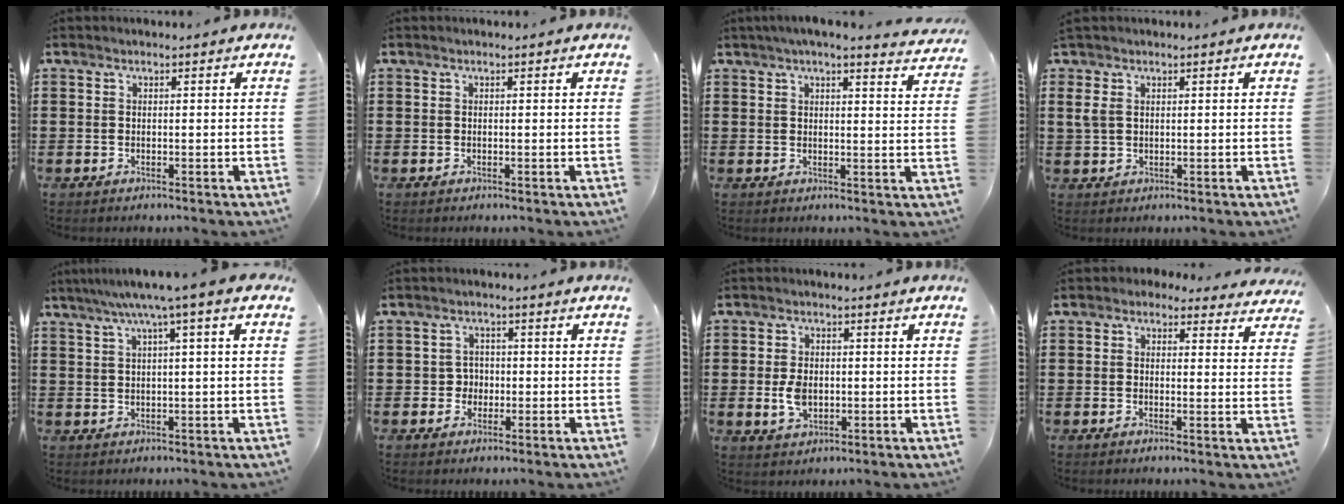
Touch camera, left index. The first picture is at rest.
{"total": 0.0}
{"total": 3.4, "force": [3.2, -0.2, 1.3], "torque": [-0.036, -0.007, 0.057]}
{"total": 2.2, "force": [0.9, 1.3, 1.6], "torque": [-0.051, 0.000, 0.011]}
{"total": 4.7, "force": [1.9, -0.5, 4.3], "torque": [-0.086, -0.002, 0.027]}
{"total": 2.5, "force": [-0.5, 2.3, 0.8], "torque": [-0.024, 0.004, -0.015]}
{"total": 4.3, "force": [-0.4, 2.8, 3.2], "torque": [-0.077, 0.001, -0.011]}
{"total": 2.0, "force": [1.6, 1.1, 0.5], "torque": [-0.011, 0.000, 0.026]}